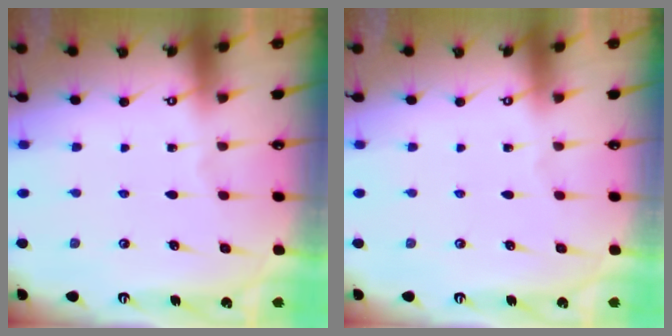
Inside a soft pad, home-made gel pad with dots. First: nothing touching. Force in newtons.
{"total": 0.0}